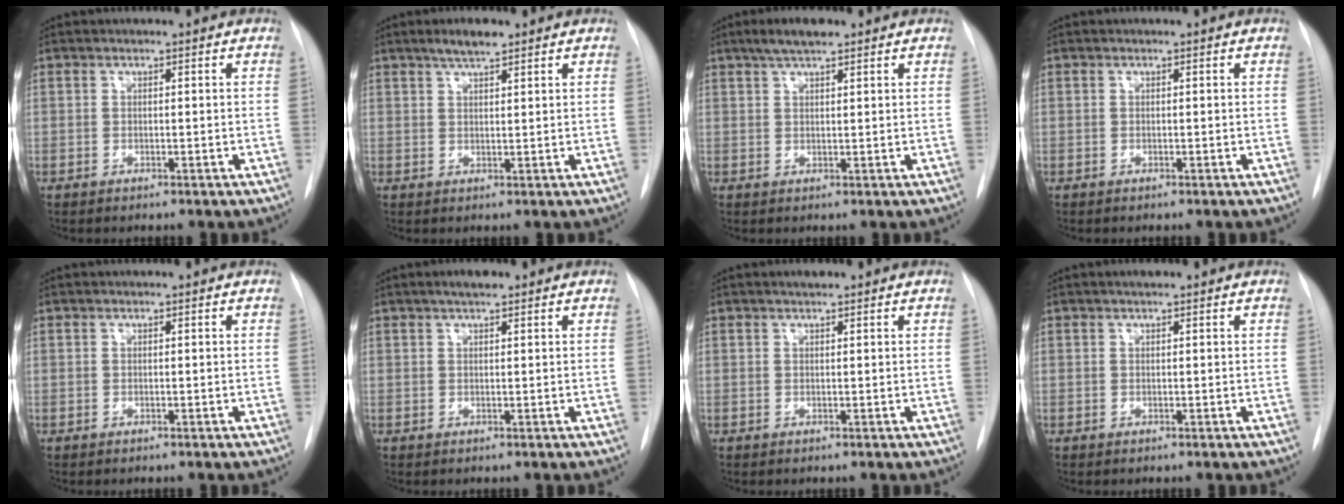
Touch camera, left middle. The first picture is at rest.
{"total": 3.6, "force": [2.7, 0.8, 2.2], "torque": [-0.042, 0.006, 0.047]}
{"total": 4.4, "force": [3.1, 1.1, 2.8], "torque": [-0.055, 0.012, 0.054]}
{"total": 0.0}
{"total": 0.0}
{"total": 2.4, "force": [1.7, 0.6, 1.6], "torque": [-0.028, 0.008, 0.026]}
{"total": 1.2, "force": [1.0, 0.3, 0.7], "torque": [-0.014, 0.005, 0.016]}
{"total": 0.9, "force": [0.7, 0.2, 0.6], "torque": [-0.012, 0.006, 0.011]}